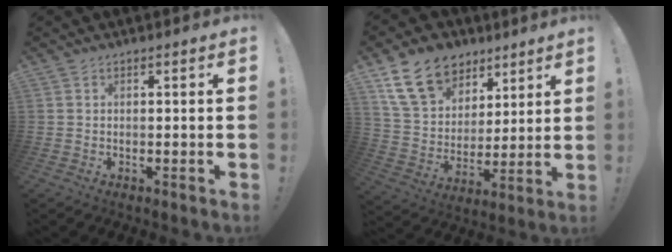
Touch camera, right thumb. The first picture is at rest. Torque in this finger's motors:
{"motor_torque": [0.10, 2.68, 1.22, 1.03, 0.10]}